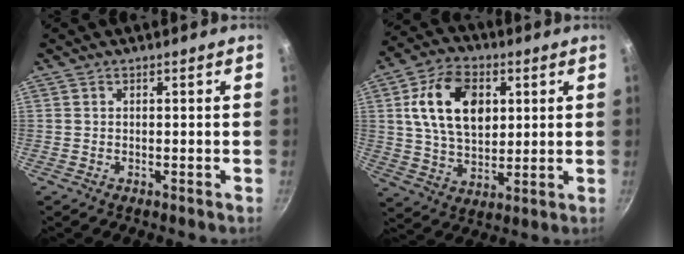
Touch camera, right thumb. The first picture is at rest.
{"total": 15.5, "force": [4.0, 10.2, 10.9], "torque": [-0.168, -0.003, 0.069]}